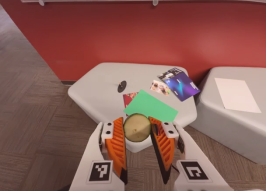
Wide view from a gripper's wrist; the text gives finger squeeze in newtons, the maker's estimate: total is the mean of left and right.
{"total": 7.8, "left": 7.7, "right": 7.9}